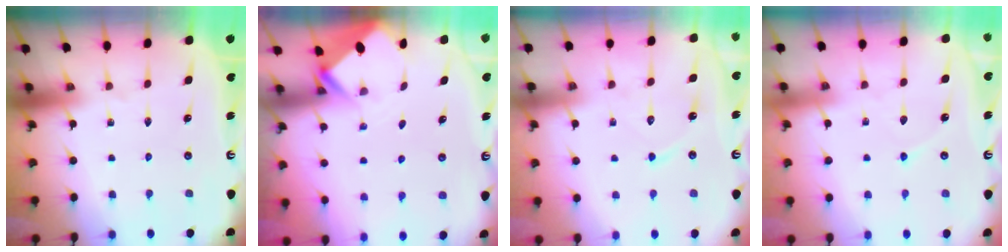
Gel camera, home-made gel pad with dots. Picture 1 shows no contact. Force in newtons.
{"total": 2.2, "press": 2.2, "slide": 0.1}
{"total": 7.5, "press": 7.5, "slide": 0.5}
{"total": 5.4, "press": 5.4, "slide": 0.4}